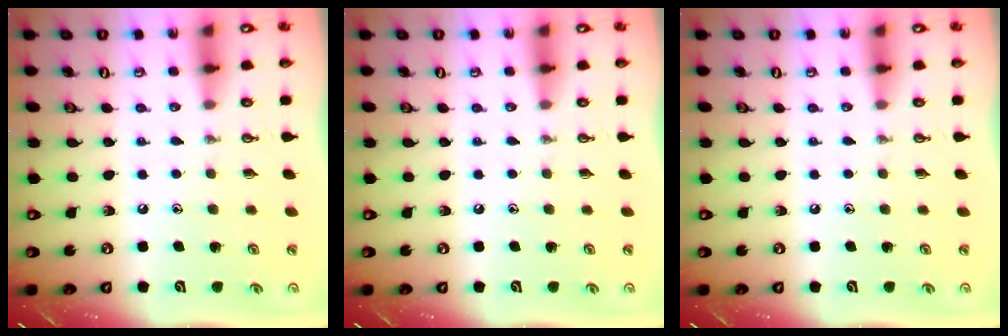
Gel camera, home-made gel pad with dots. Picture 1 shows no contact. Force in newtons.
{"total": 0.0}
{"total": 0.0}